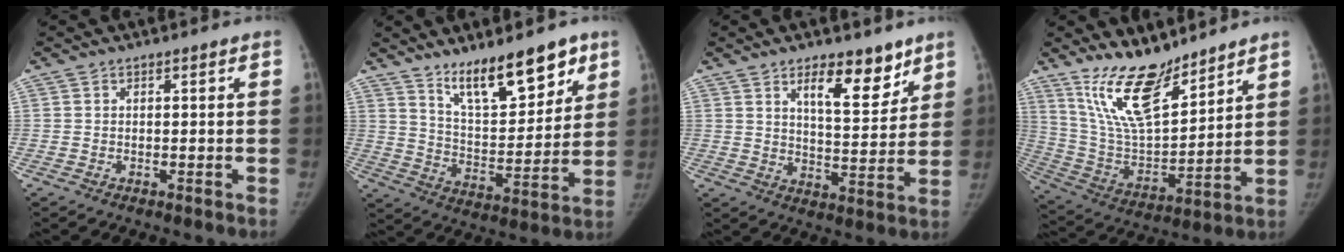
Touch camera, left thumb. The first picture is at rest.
{"total": 15.3, "force": [10.6, 5.3, 9.7], "torque": [-0.115, -0.072, 0.185]}
{"total": 10.7, "force": [6.8, 4.2, 7.0], "torque": [-0.078, -0.049, 0.111]}
{"total": 16.0, "force": [12.3, 5.2, 8.8], "torque": [-0.130, -0.078, 0.241]}